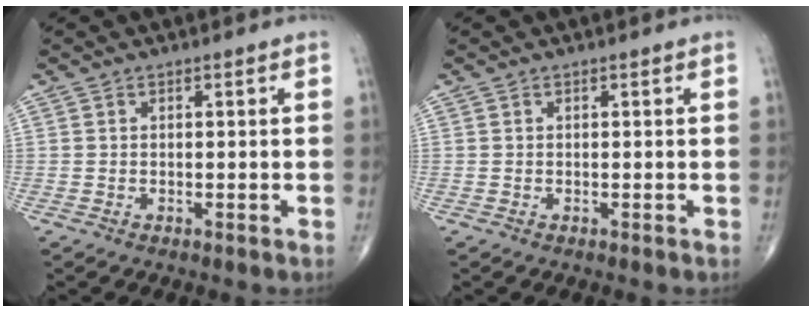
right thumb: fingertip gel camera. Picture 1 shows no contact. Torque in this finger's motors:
{"motor_torque": [0.04, 0.05, -0.01, 0.01, 0.00]}